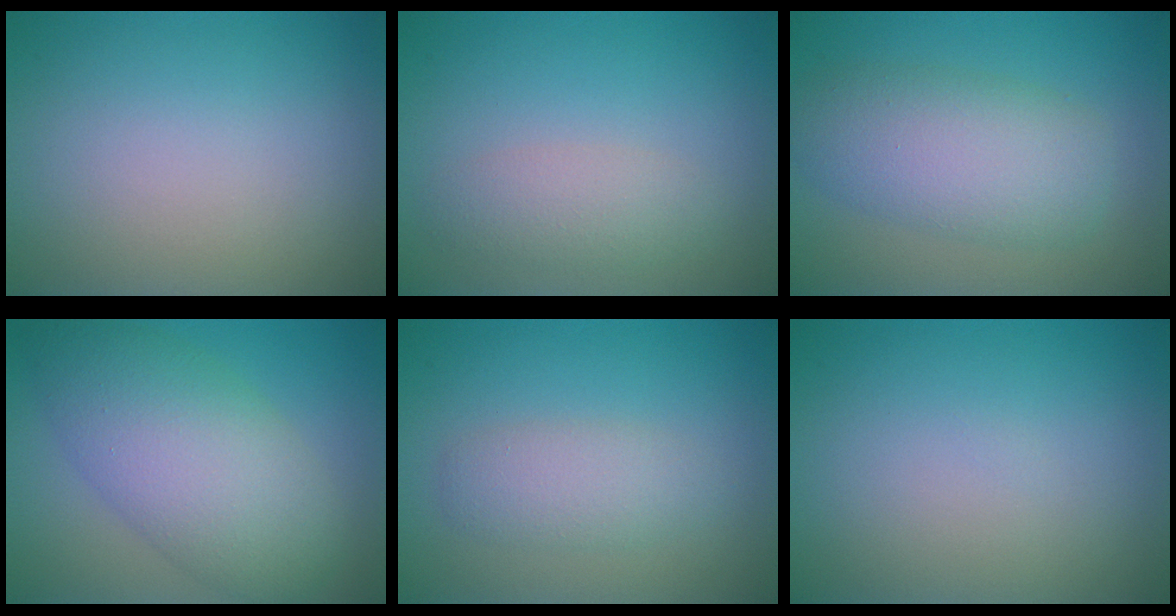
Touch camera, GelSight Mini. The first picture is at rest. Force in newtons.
{"total": 2.3, "press": 2.3, "slide": 0.2}
{"total": 6.1, "press": 6.1, "slide": 0.1}
{"total": 8.3, "press": 8.3, "slide": 0.4}
{"total": 2.7, "press": 2.7, "slide": 0.1}
{"total": 0.0}